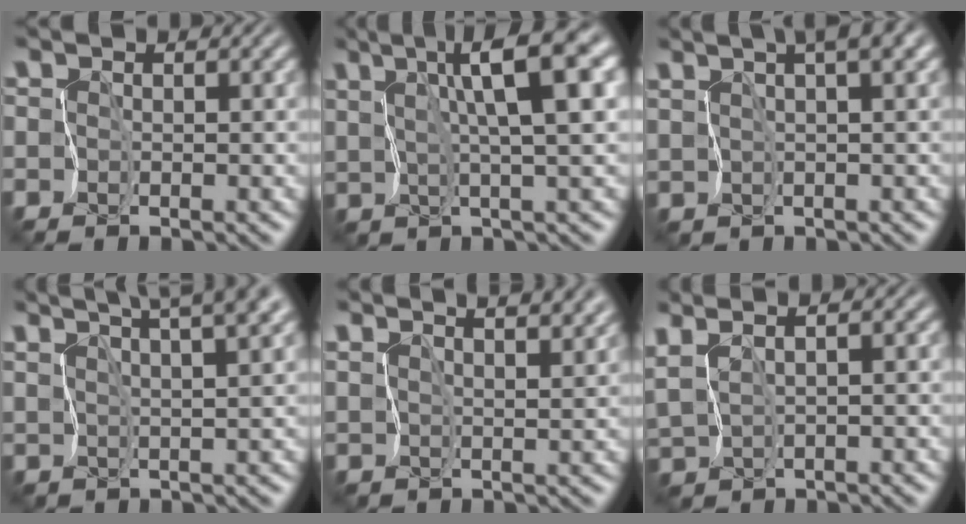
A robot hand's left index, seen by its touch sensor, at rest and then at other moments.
{"total": 7.7, "force": [3.1, 1.1, 6.9], "torque": [-0.115, 0.011, 0.056]}
{"total": 4.8, "force": [2.9, 0.9, 3.8], "torque": [-0.063, 0.017, 0.051]}
{"total": 10.6, "force": [7.6, 3.3, 6.7], "torque": [-0.081, 0.045, 0.088]}
{"total": 7.2, "force": [5.8, 2.2, 3.7], "torque": [-0.056, 0.031, 0.071]}
{"total": 3.0, "force": [2.4, 0.5, 1.7], "torque": [-0.059, 0.014, 0.052]}